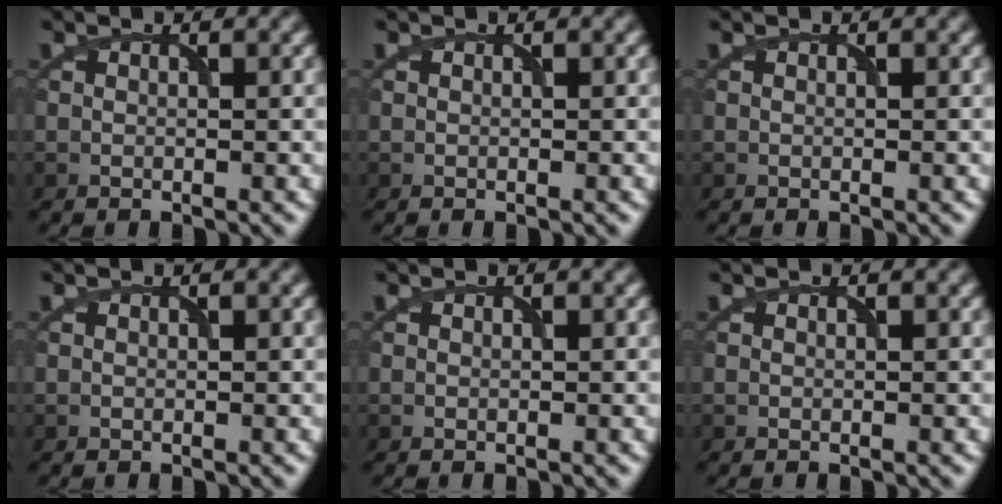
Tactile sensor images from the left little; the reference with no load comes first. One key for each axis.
{"total": 0.0}
{"total": 0.0}
{"total": 0.0}
{"total": 0.0}
{"total": 0.0}